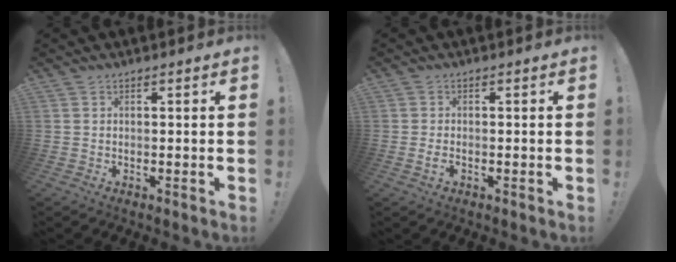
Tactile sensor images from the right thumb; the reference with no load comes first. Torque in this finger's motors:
{"motor_torque": [-0.06, 0.09, -0.14, -0.10, 0.02]}